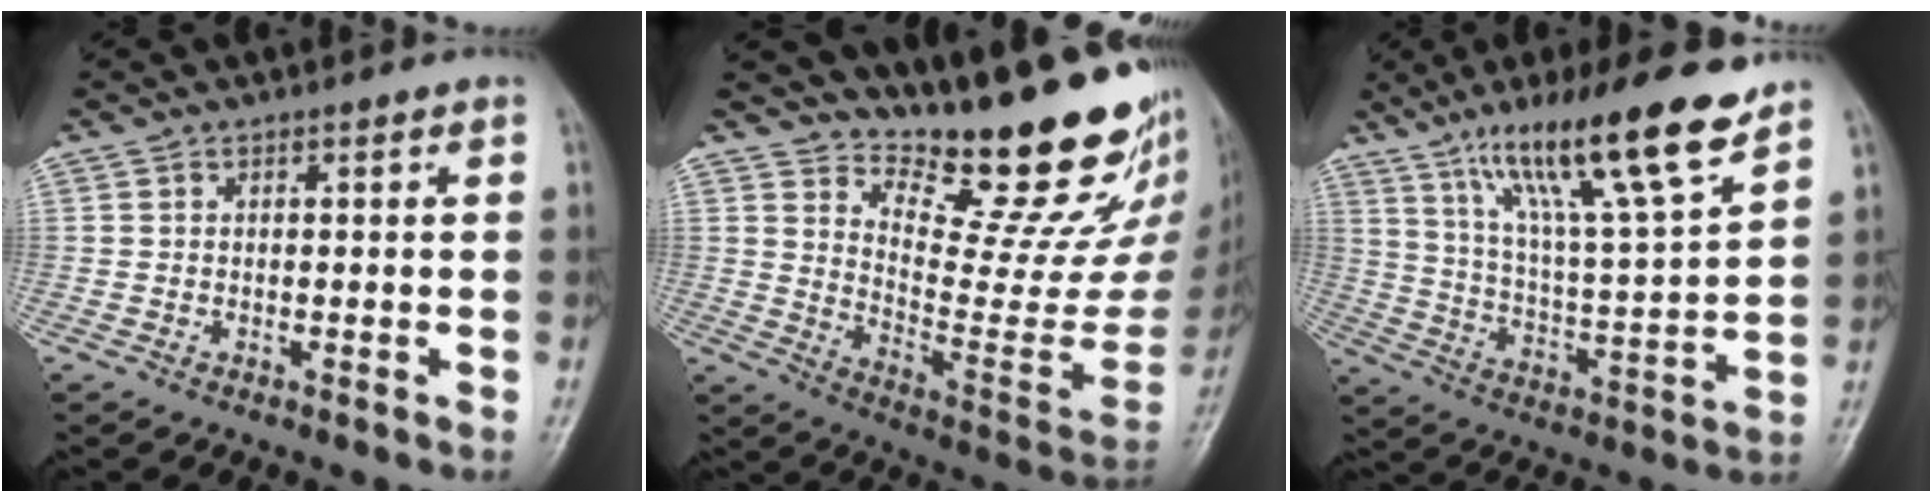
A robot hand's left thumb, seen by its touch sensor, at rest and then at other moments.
{"total": 18.4, "force": [15.9, 4.2, 8.3], "torque": [-0.069, -0.165, 0.212]}
{"total": 19.2, "force": [12.8, 2.1, 14.2], "torque": [-0.226, -0.058, 0.220]}